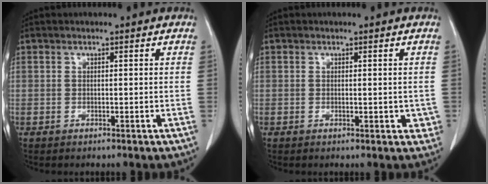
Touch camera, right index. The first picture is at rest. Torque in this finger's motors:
{"motor_torque": [0.12, 0.22, 0.07, 0.05]}